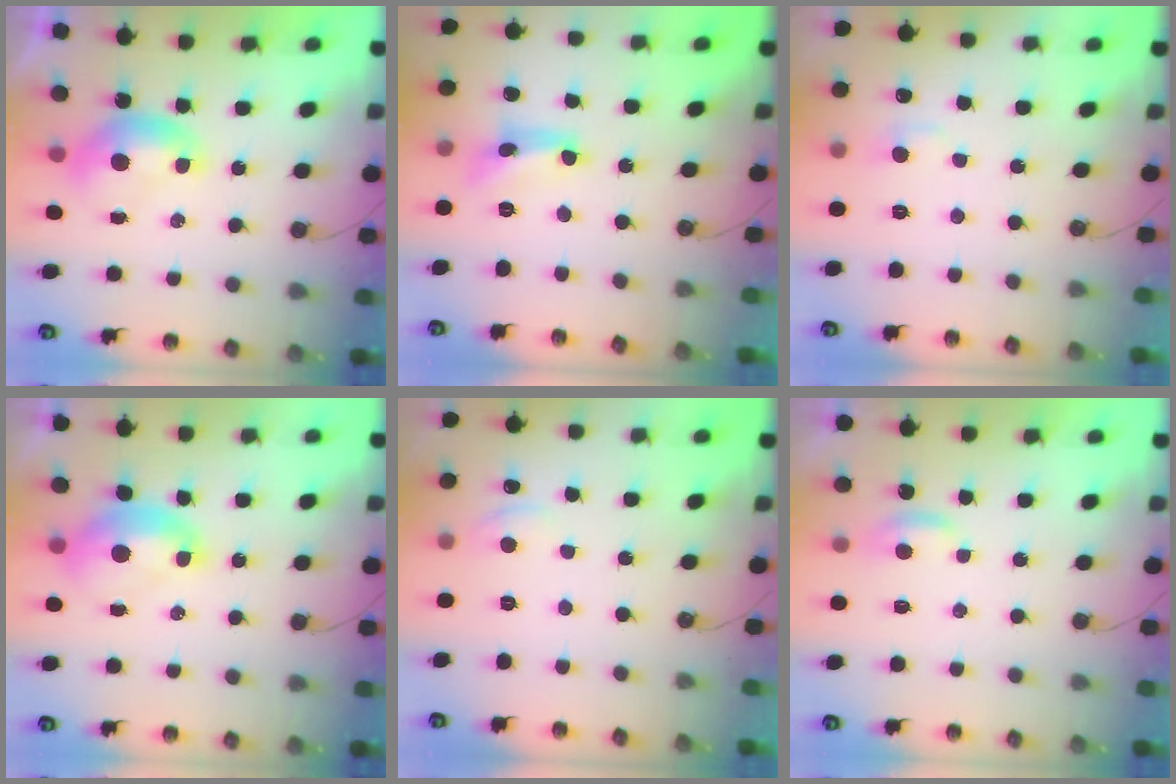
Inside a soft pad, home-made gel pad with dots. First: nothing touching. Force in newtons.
{"total": 5.1, "press": 5.0, "slide": 0.4}
{"total": 1.2, "press": 1.0, "slide": 0.7}
{"total": 2.3, "press": 2.2, "slide": 0.6}
{"total": 1.7, "press": 1.7, "slide": 0.3}
{"total": 2.3, "press": 2.3, "slide": 0.4}